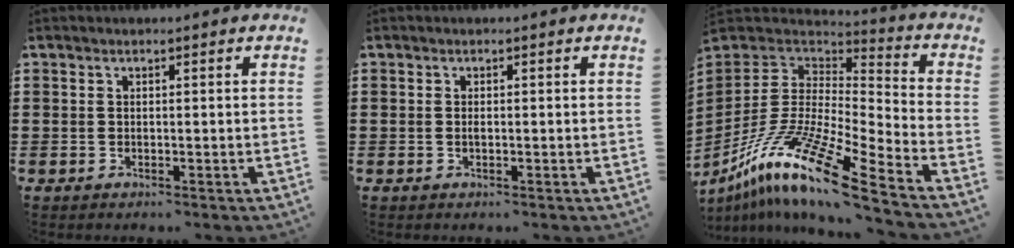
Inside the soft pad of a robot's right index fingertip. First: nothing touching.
{"total": 0.5, "force": [-0.1, 0.2, 0.5], "torque": [-0.011, -0.002, -0.002]}
{"total": 15.5, "force": [-10.6, 1.7, 11.2], "torque": [-0.229, 0.015, -0.204]}